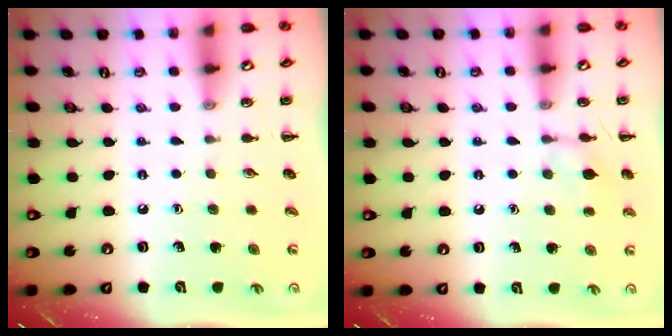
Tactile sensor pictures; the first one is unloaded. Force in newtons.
{"total": 7.4, "press": 7.3, "slide": 1.5}